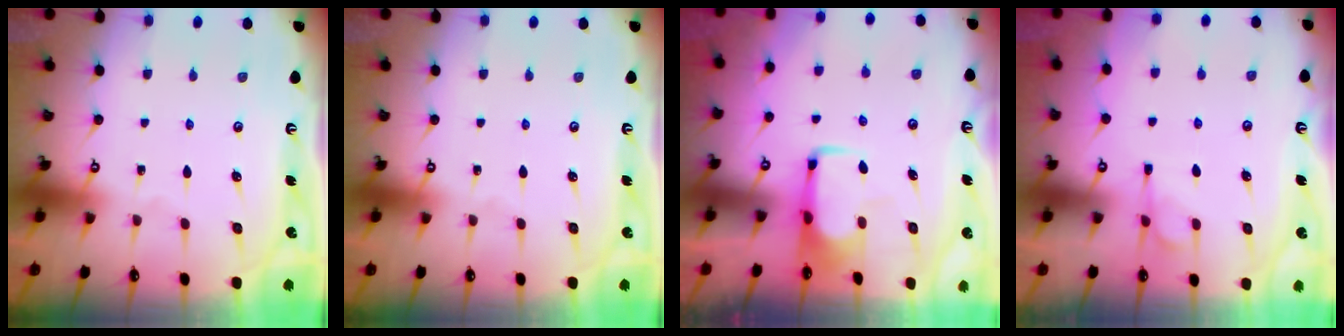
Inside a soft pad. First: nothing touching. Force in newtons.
{"total": 0.0}
{"total": 1.9, "press": 1.9, "slide": 0.4}
{"total": 1.5, "press": 0.9, "slide": 1.2}